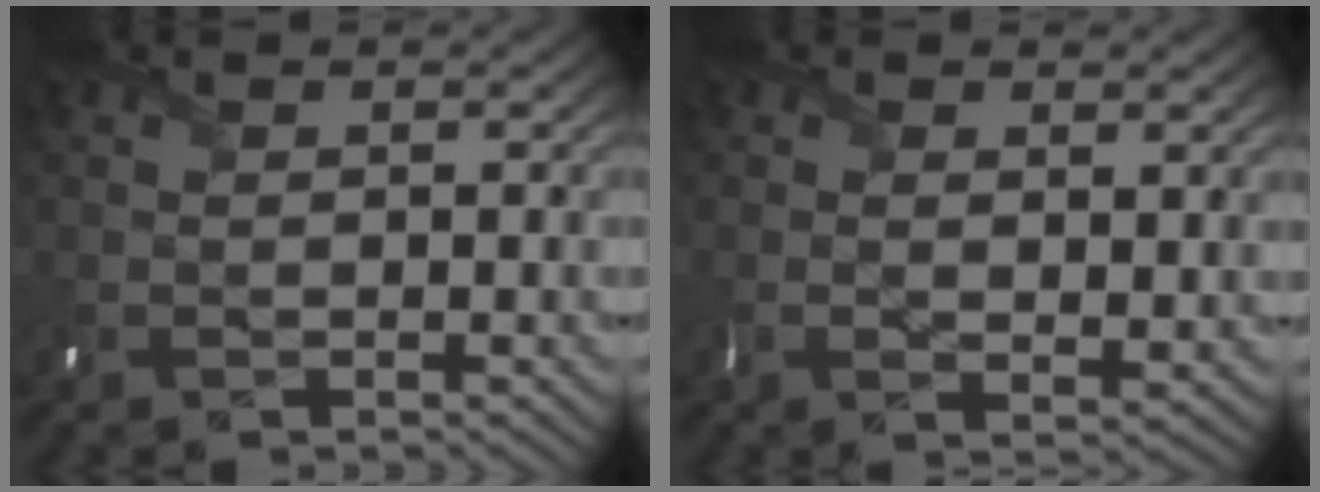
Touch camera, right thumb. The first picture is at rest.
{"total": 3.2, "force": [0.9, 1.2, 2.8], "torque": [-0.055, -0.009, 0.020]}